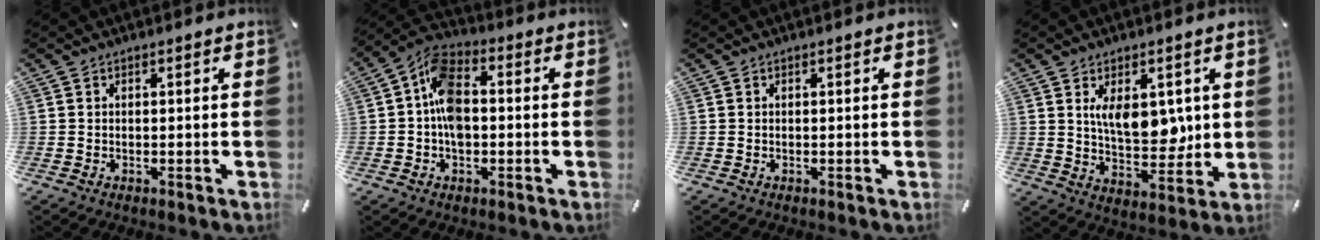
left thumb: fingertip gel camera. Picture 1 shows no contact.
{"total": 9.9, "force": [-1.0, 6.3, 7.6], "torque": [-0.156, 0.017, -0.015]}
{"total": 0.0}
{"total": 10.3, "force": [2.7, 6.2, 7.7], "torque": [-0.111, -0.011, 0.047]}